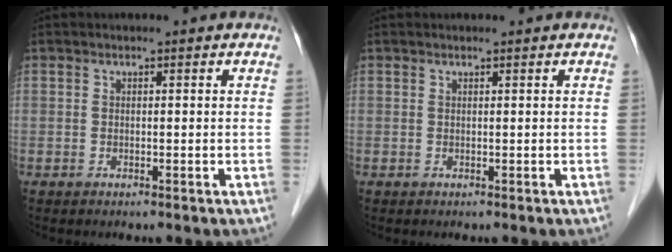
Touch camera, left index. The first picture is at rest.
{"total": 0.0}